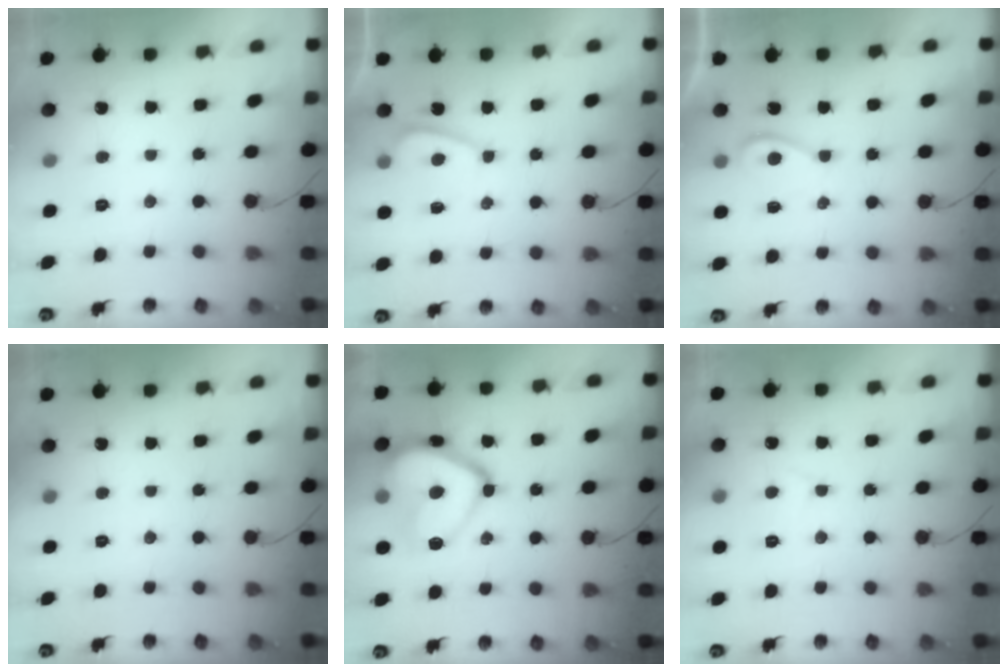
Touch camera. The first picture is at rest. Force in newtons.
{"total": 5.1, "press": 5.1, "slide": 0.6}
{"total": 2.3, "press": 2.3, "slide": 0.5}
{"total": 0.0}
{"total": 18.9, "press": 18.9, "slide": 1.4}
{"total": 3.4, "press": 3.3, "slide": 0.5}